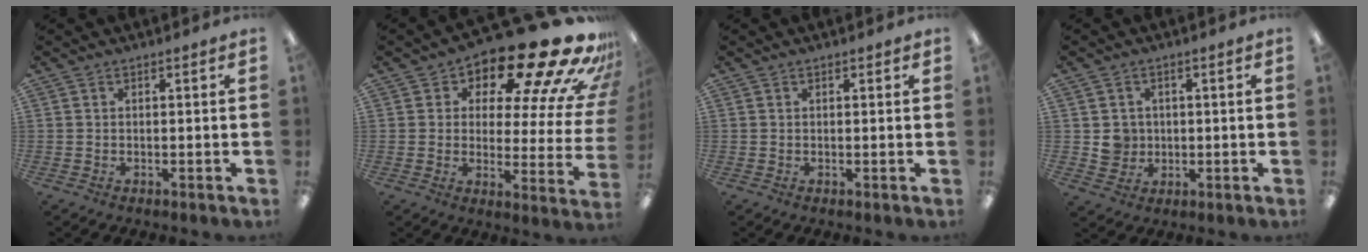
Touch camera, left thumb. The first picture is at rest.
{"total": 21.1, "force": [15.5, 6.6, 12.6], "torque": [-0.180, -0.117, 0.250]}
{"total": 0.6, "force": [0.2, 0.2, 0.5], "torque": [-0.003, -0.001, 0.002]}
{"total": 4.6, "force": [0.4, 4.5, 0.7], "torque": [-0.007, 0.005, 0.007]}